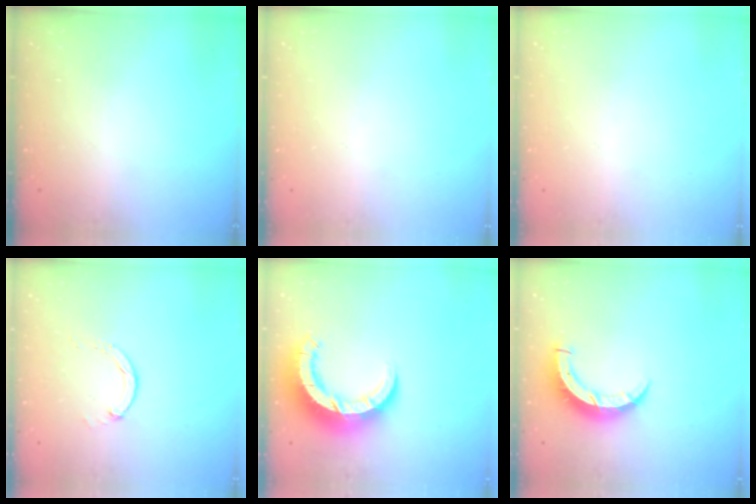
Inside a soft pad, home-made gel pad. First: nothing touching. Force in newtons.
{"total": 0.0}
{"total": 0.0}
{"total": 0.0}
{"total": 11.3, "press": 11.2, "slide": 1.3}
{"total": 7.9, "press": 7.8, "slide": 0.8}